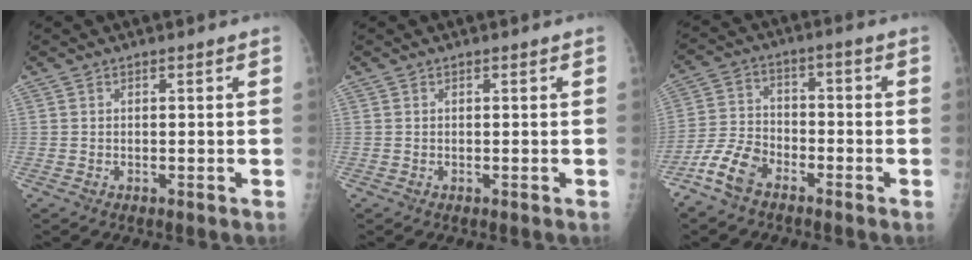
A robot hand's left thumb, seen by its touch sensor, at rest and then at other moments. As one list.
[{"total": 0.0}, {"total": 8.4, "force": [-5.6, 4.7, 4.3], "torque": [-0.089, 0.025, -0.116]}]